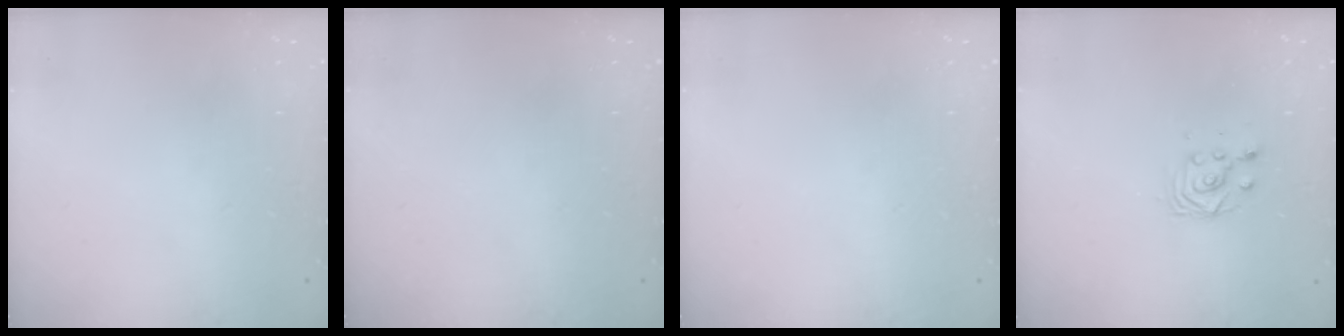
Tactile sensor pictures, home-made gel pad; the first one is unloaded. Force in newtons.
{"total": 0.0}
{"total": 0.0}
{"total": 2.8, "press": 2.5, "slide": 1.3}